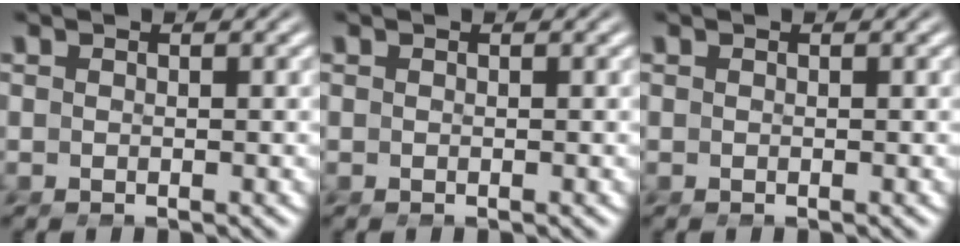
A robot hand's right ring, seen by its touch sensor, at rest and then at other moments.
{"total": 0.0}
{"total": 0.0}